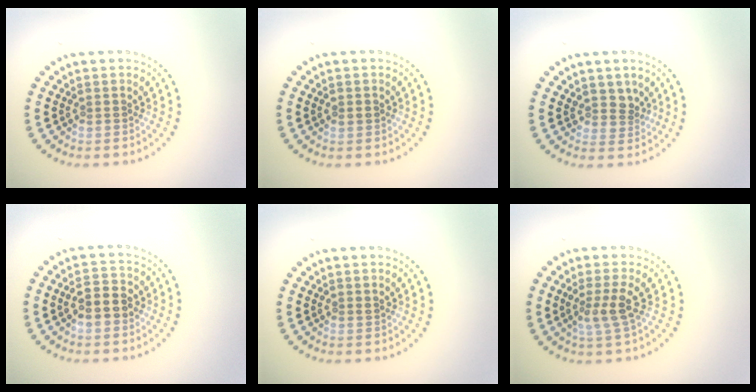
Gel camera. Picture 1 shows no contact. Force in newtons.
{"total": 1.1, "press": 1.1, "slide": 0.1}
{"total": 1.9, "press": 1.5, "slide": 1.2}
{"total": 3.0, "press": 3.0, "slide": 0.1}
{"total": 0.5, "press": 0.5, "slide": 0.2}
{"total": 2.5, "press": 2.1, "slide": 1.4}